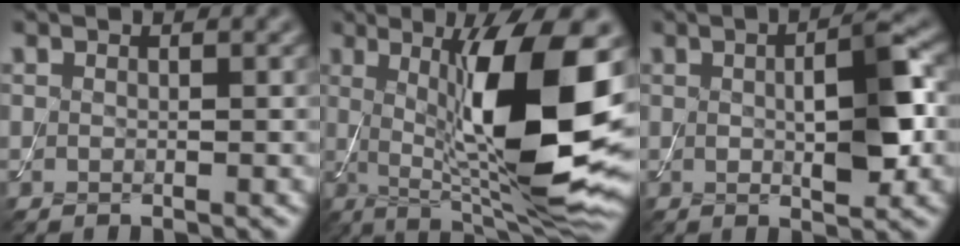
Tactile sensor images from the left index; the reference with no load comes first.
{"total": 13.4, "force": [1.2, 3.5, 12.9], "torque": [-0.197, -0.008, 0.024]}
{"total": 5.6, "force": [0.4, 1.6, 5.3], "torque": [-0.090, 0.004, 0.004]}